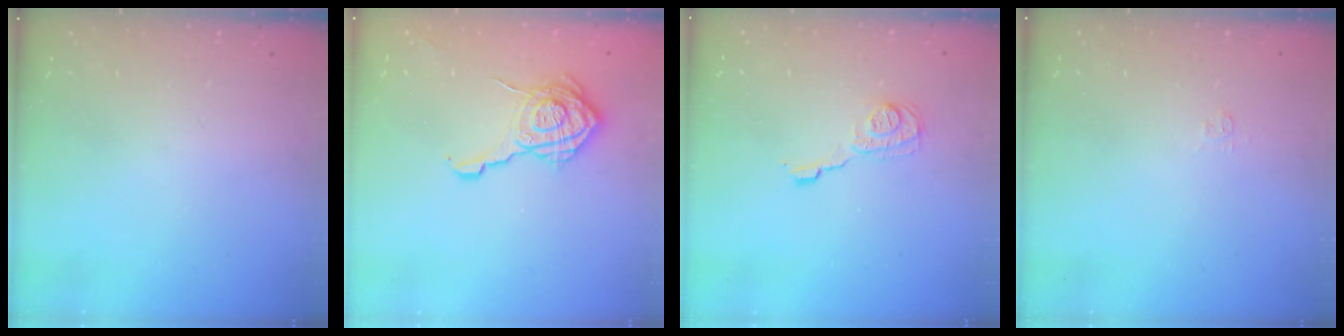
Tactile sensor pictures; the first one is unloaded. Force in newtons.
{"total": 18.1, "press": 18.1, "slide": 0.8}
{"total": 8.4, "press": 8.4, "slide": 0.3}
{"total": 3.1, "press": 3.0, "slide": 0.4}